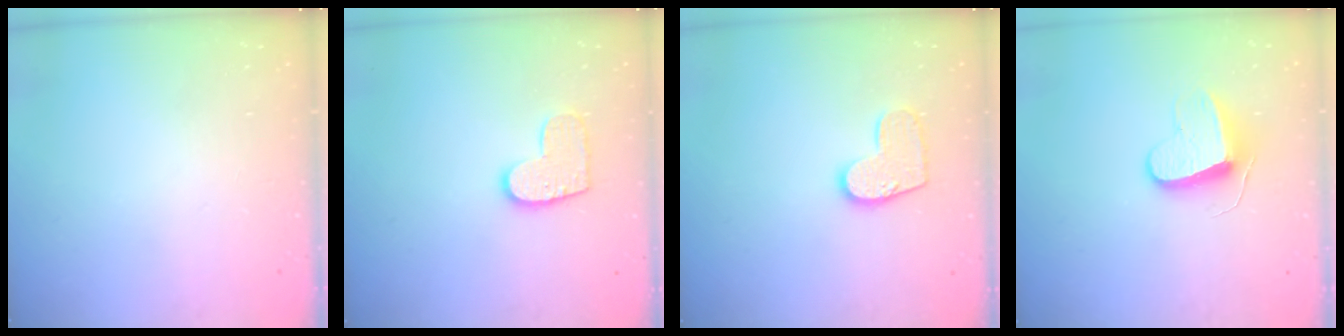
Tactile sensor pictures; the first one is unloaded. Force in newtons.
{"total": 10.2, "press": 10.1, "slide": 0.5}
{"total": 10.2, "press": 10.2, "slide": 0.2}
{"total": 9.6, "press": 9.5, "slide": 0.6}